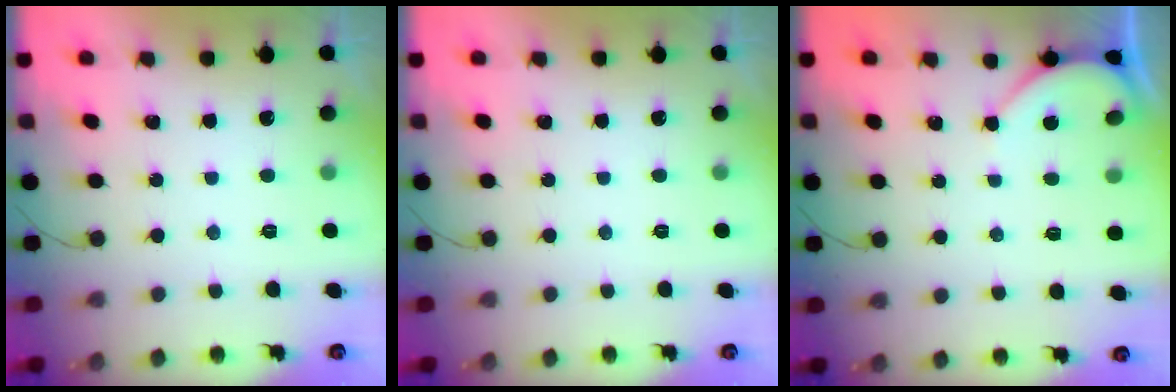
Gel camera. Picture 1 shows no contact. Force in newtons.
{"total": 0.0}
{"total": 3.9, "press": 3.9, "slide": 0.2}